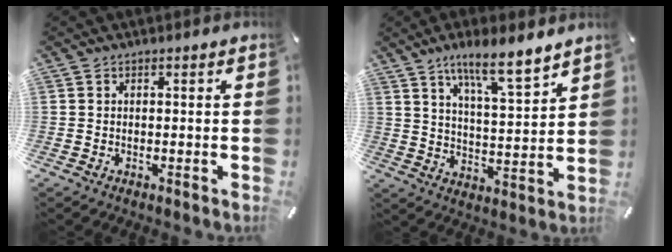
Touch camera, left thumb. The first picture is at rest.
{"total": 11.3, "force": [8.9, 2.8, 6.3], "torque": [-0.106, -0.052, 0.155]}